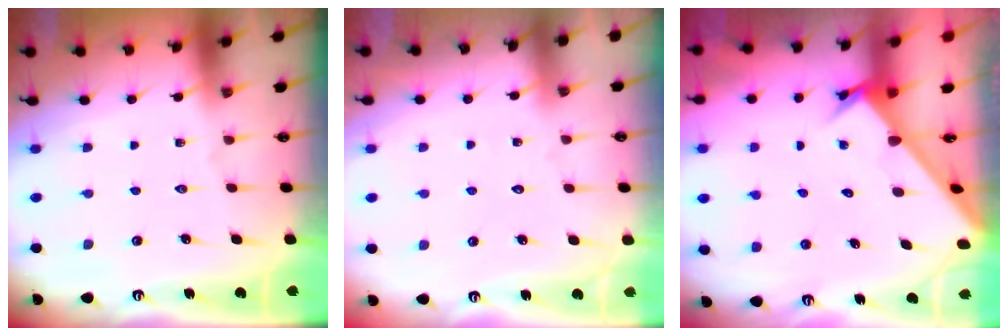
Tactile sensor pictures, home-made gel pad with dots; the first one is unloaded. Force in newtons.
{"total": 4.0, "press": 4.0, "slide": 0.4}
{"total": 2.6, "press": 2.6, "slide": 0.3}